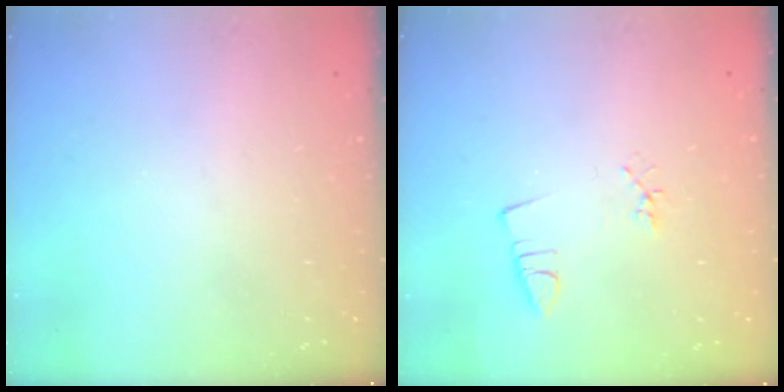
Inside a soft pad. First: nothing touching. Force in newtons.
{"total": 2.4, "press": 1.9, "slide": 1.5}